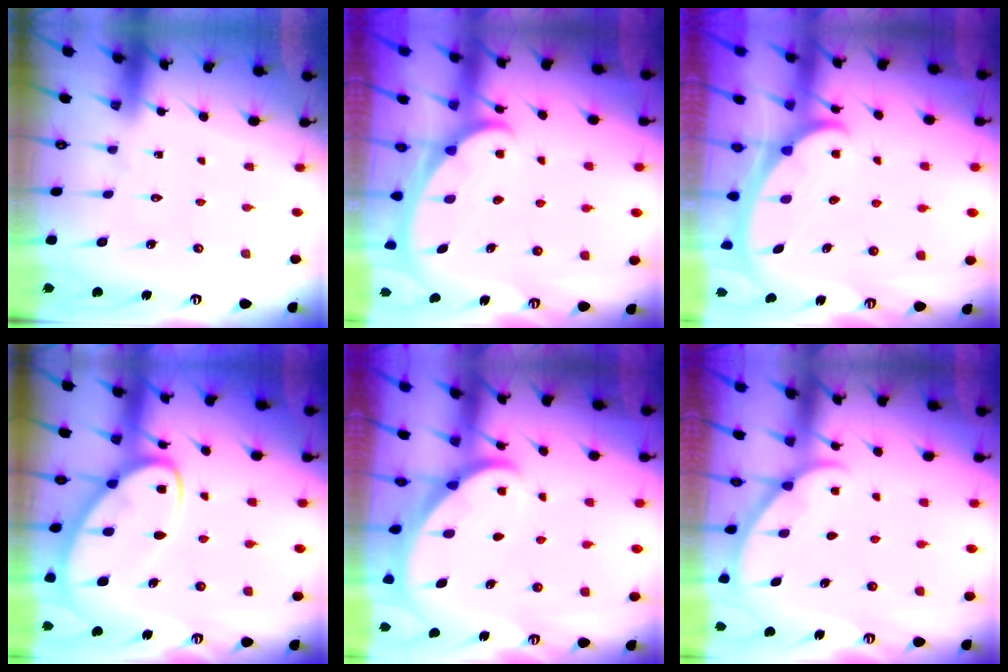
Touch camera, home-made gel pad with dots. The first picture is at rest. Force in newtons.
{"total": 2.2, "press": 2.2, "slide": 0.3}
{"total": 2.4, "press": 2.4, "slide": 0.3}
{"total": 10.9, "press": 10.9, "slide": 1.1}
{"total": 2.2, "press": 2.2, "slide": 0.2}
{"total": 1.6, "press": 1.6, "slide": 0.2}